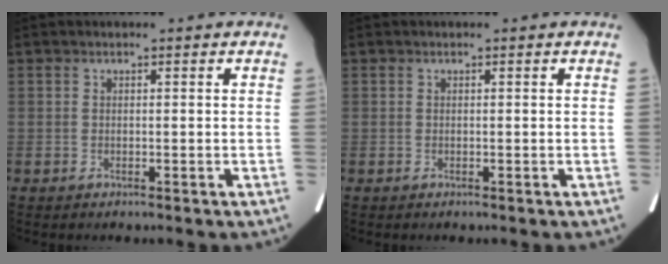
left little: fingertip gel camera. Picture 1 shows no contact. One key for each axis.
{"total": 0.0}